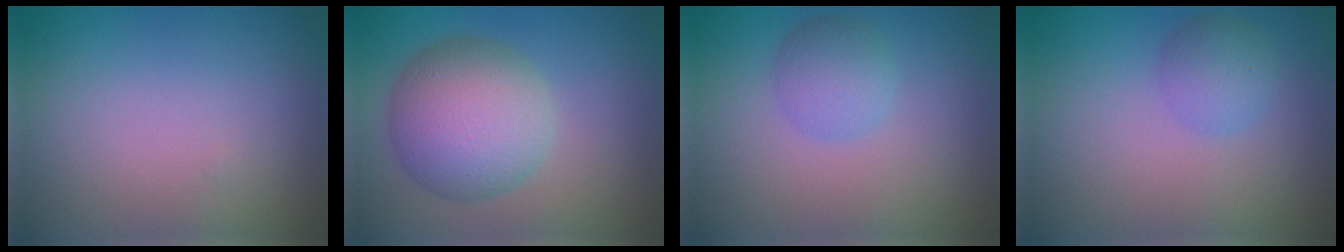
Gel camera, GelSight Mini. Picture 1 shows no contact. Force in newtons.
{"total": 7.9, "press": 7.9, "slide": 0.5}
{"total": 2.6, "press": 2.6, "slide": 0.1}
{"total": 2.4, "press": 2.4, "slide": 0.1}